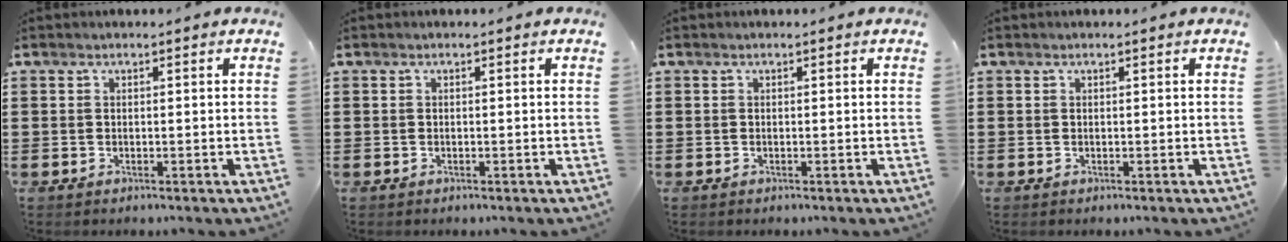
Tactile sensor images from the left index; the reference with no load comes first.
{"total": 0.0}
{"total": 0.0}
{"total": 0.0}